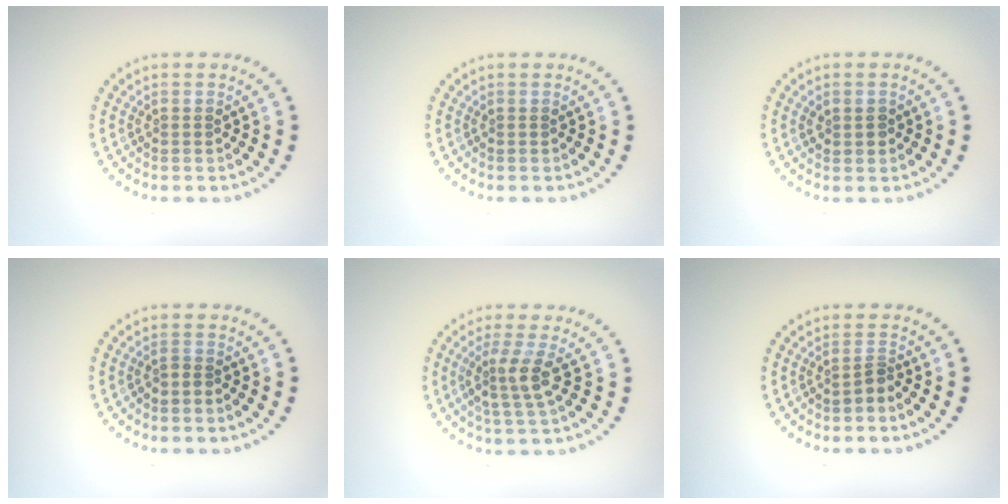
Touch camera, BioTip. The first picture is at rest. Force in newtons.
{"total": 0.0}
{"total": 1.4, "press": 1.3, "slide": 0.4}
{"total": 0.5, "press": 0.3, "slide": 0.4}
{"total": 2.7, "press": 2.1, "slide": 1.8}
{"total": 1.1, "press": 0.6, "slide": 0.9}